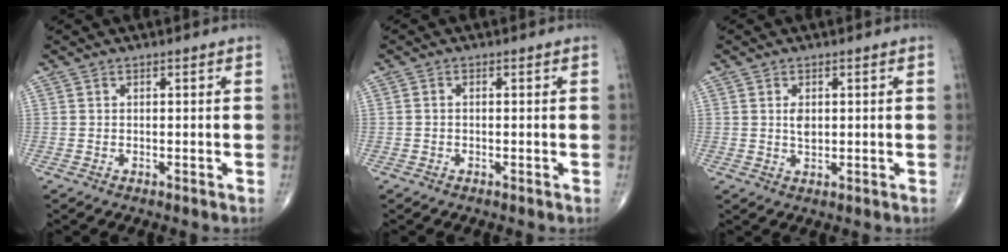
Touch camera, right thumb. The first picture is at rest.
{"total": 0.5, "force": [-0.2, 0.3, 0.4], "torque": [-0.005, 0.000, -0.007]}
{"total": 2.6, "force": [0.5, 1.5, 2.0], "torque": [-0.030, -0.005, 0.011]}